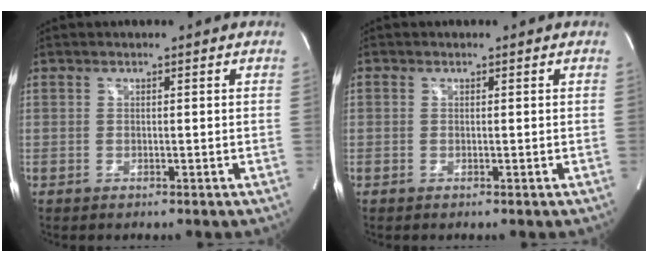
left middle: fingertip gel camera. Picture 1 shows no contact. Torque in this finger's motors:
{"motor_torque": [-0.01, -0.36, 0.05, -0.01]}